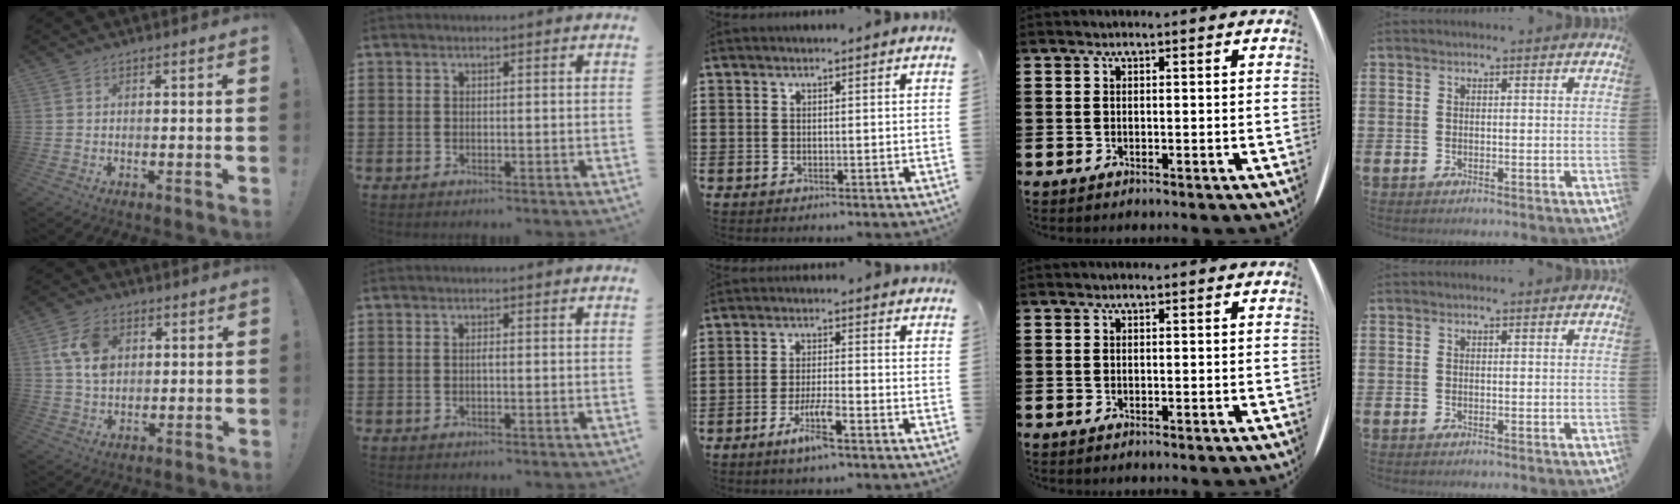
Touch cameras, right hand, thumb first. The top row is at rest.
{"thumb": {"total": 10.5, "force": [3.3, 7.5, 6.5], "torque": [-0.112, 0.004, 0.062]}, "index": {"total": 0.7, "force": [-0.1, 0.1, 0.6], "torque": [-0.013, -0.004, -0.002]}, "middle": {"total": 5.2, "force": [-3.1, 0.6, 4.1], "torque": [-0.079, -0.005, -0.056]}}